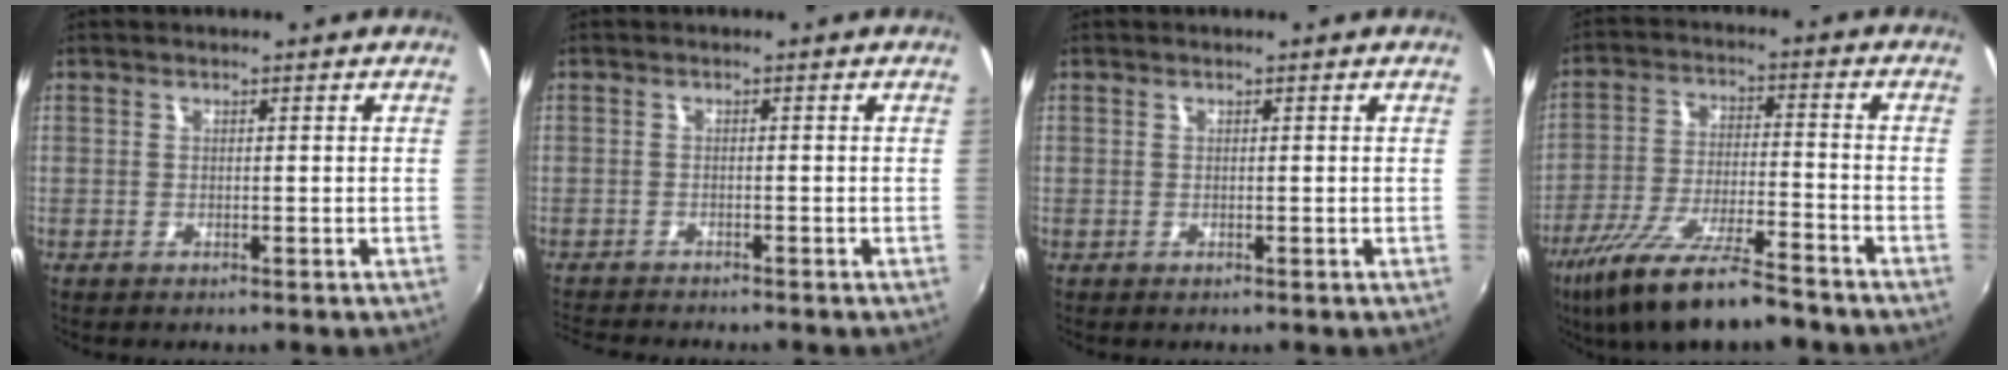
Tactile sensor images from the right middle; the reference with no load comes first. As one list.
[{"total": 5.0, "force": [-4.8, 0.1, 1.6], "torque": [-0.044, -0.019, -0.083]}, {"total": 0.0}, {"total": 16.1, "force": [-12.7, 2.6, 9.6], "torque": [-0.198, -0.035, -0.221]}]